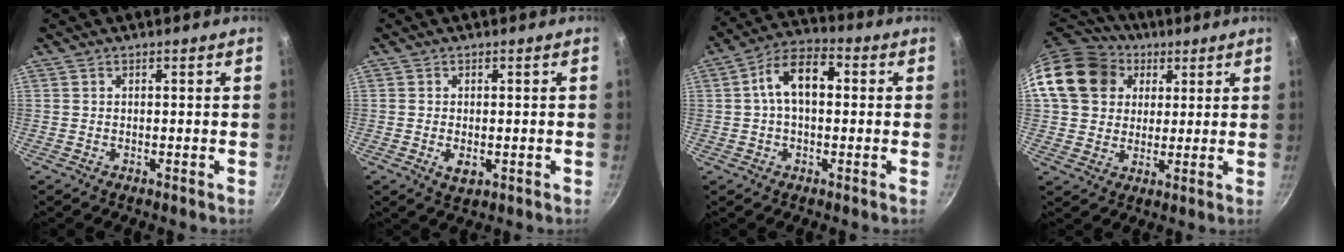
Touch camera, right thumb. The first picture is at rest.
{"total": 3.4, "force": [-0.8, 2.0, 2.6], "torque": [-0.043, -0.005, -0.008]}
{"total": 10.4, "force": [1.2, 6.2, 8.3], "torque": [-0.123, 0.034, 0.007]}
{"total": 16.7, "force": [5.1, 13.8, 7.9], "torque": [-0.135, 0.021, 0.086]}